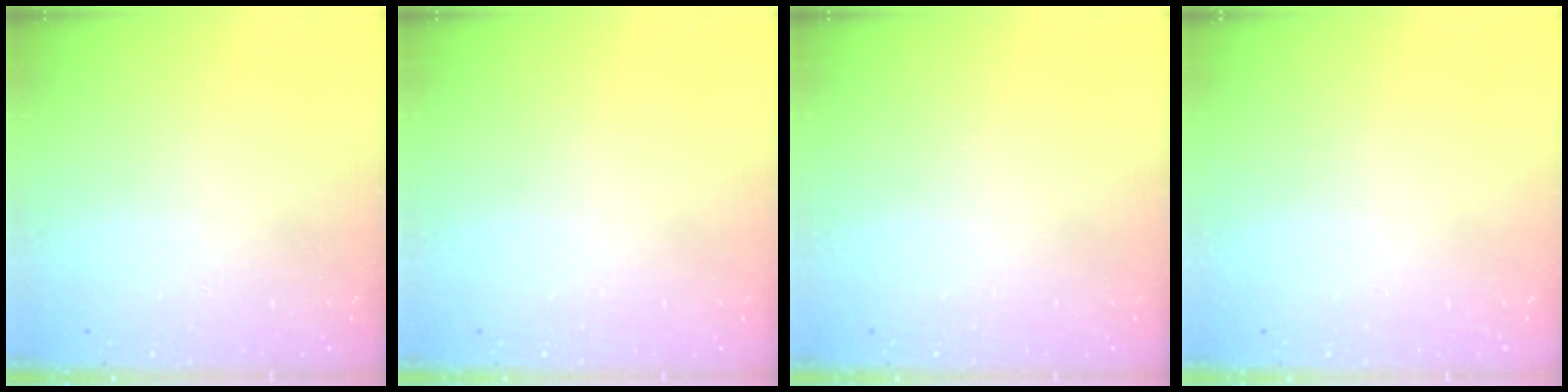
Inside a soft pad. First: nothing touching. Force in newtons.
{"total": 0.0}
{"total": 0.0}
{"total": 0.0}